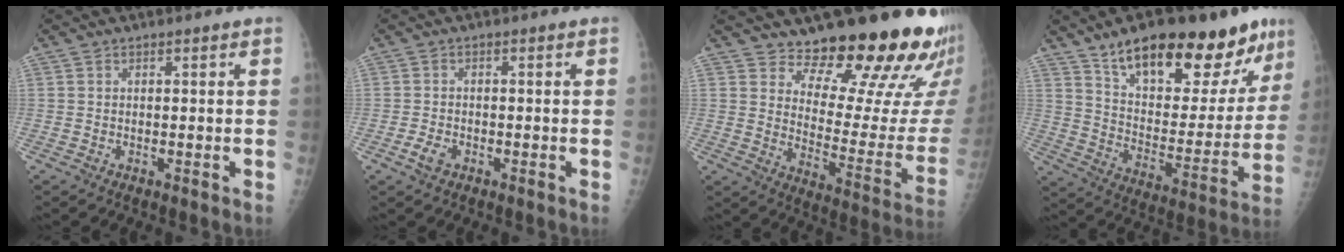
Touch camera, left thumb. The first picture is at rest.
{"total": 2.5, "force": [-1.4, 1.6, 1.3], "torque": [-0.027, 0.002, -0.026]}
{"total": 21.7, "force": [17.6, 6.6, 10.9], "torque": [-0.109, -0.155, 0.231]}
{"total": 27.4, "force": [17.4, 10.5, 18.4], "torque": [-0.227, -0.056, 0.269]}